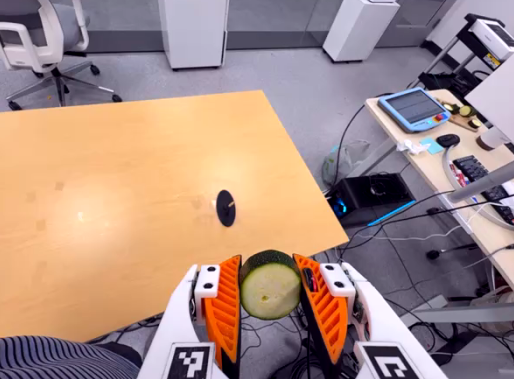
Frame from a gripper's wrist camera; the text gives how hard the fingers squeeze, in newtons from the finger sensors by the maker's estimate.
{"total": 9.9, "left": 9.1, "right": 10.6}